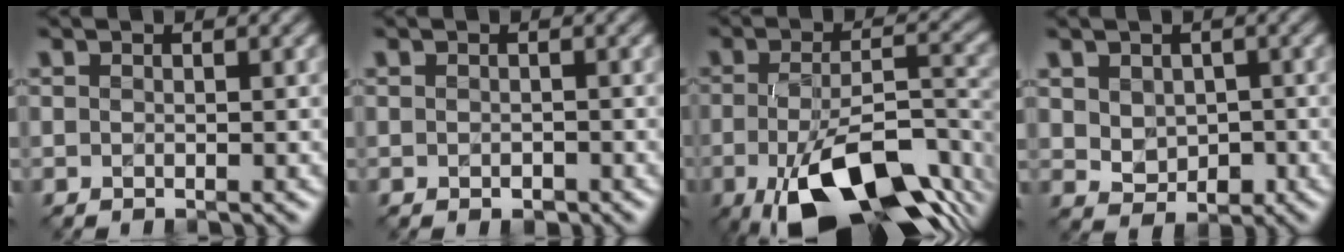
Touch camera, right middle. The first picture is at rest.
{"total": 0.7, "force": [-0.3, 0.4, 0.4], "torque": [-0.005, -0.002, -0.003]}
{"total": 13.1, "force": [-6.3, 5.1, 10.3], "torque": [-0.180, -0.023, -0.095]}
{"total": 3.0, "force": [0.3, 2.5, 1.6], "torque": [-0.026, -0.006, 0.014]}